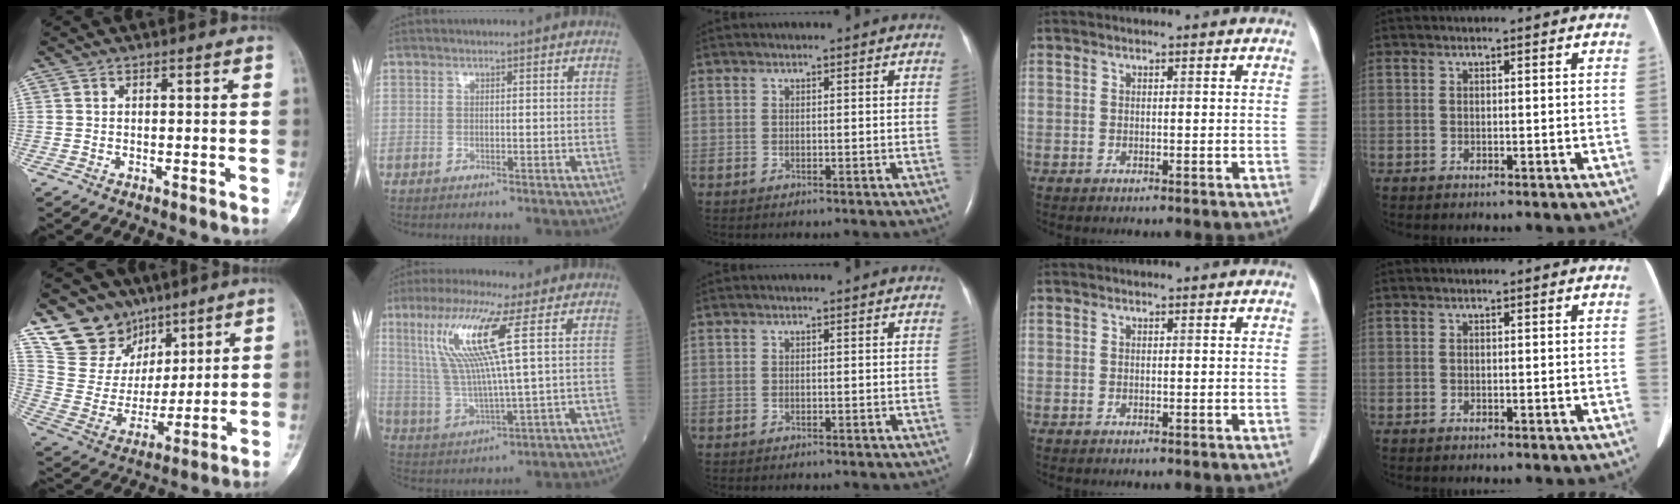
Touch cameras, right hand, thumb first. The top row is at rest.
{"thumb": {"total": 15.3, "force": [10.7, 10.6, 2.9], "torque": [-0.016, -0.054, 0.214]}, "index": {"total": 12.7, "force": [4.6, -0.4, 11.8], "torque": [-0.260, 0.004, 0.089]}}